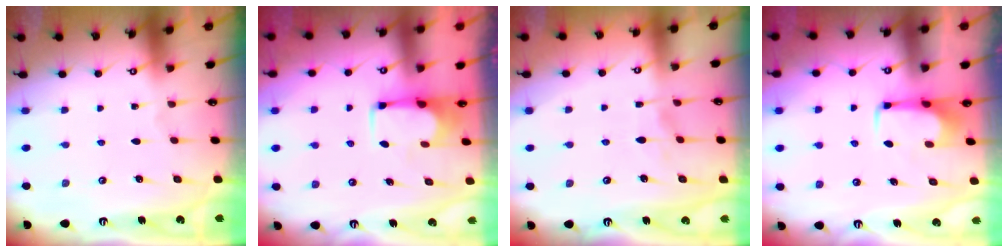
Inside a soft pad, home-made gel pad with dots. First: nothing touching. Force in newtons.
{"total": 1.7, "press": 1.6, "slide": 0.5}
{"total": 0.9, "press": 0.6, "slide": 0.7}
{"total": 1.7, "press": 1.7, "slide": 0.4}